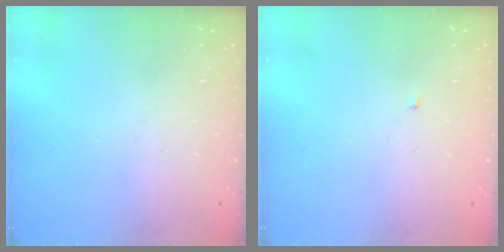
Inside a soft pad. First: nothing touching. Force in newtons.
{"total": 1.8, "press": 1.8, "slide": 0.2}